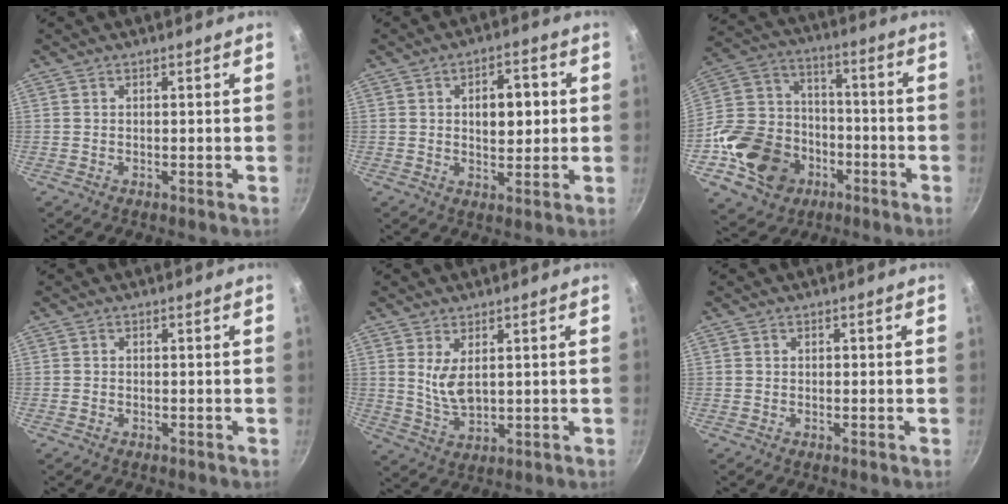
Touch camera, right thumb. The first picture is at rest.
{"total": 7.9, "force": [1.1, 4.5, 6.4], "torque": [-0.063, 0.004, 0.015]}
{"total": 21.5, "force": [-8.2, 17.0, 10.3], "torque": [-0.171, 0.058, -0.128]}
{"total": 0.5, "force": [-0.3, 0.4, 0.0], "torque": [-0.003, 0.003, -0.006]}
{"total": 5.9, "force": [1.8, 2.9, 4.8], "torque": [-0.084, -0.027, 0.044]}
{"total": 0.0}